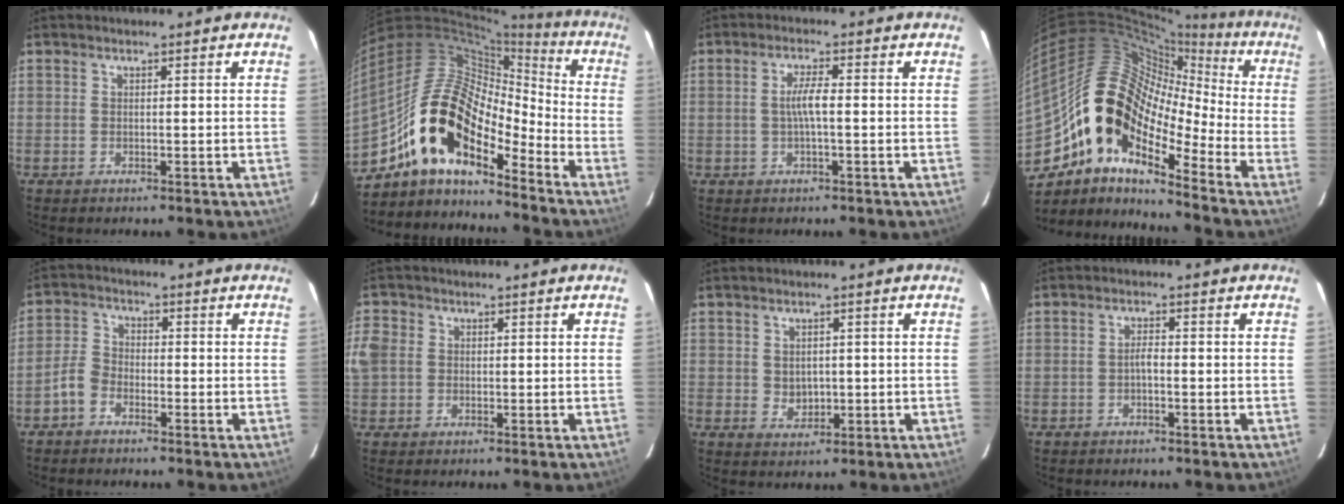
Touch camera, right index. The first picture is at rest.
{"total": 17.3, "force": [-11.9, 6.7, 10.6], "torque": [-0.186, 0.003, -0.238]}
{"total": 3.5, "force": [-0.3, 0.3, 3.5], "torque": [-0.067, 0.004, -0.005]}
{"total": 15.5, "force": [-8.0, 8.1, 10.5], "torque": [-0.169, 0.009, -0.172]}
{"total": 4.5, "force": [-2.8, 2.8, 2.0], "torque": [-0.044, 0.017, -0.059]}
{"total": 6.0, "force": [-0.4, 5.3, 2.7], "torque": [-0.067, 0.007, -0.011]}
{"total": 3.0, "force": [0.2, 2.6, 1.5], "torque": [-0.023, 0.000, 0.010]}
{"total": 1.5, "force": [-0.7, 0.4, 1.2], "torque": [-0.024, 0.007, -0.014]}